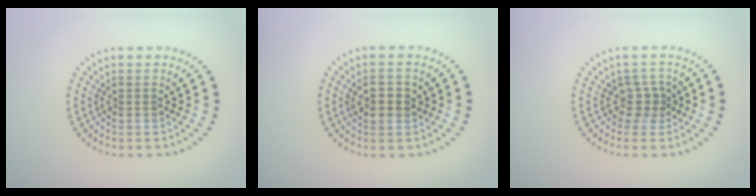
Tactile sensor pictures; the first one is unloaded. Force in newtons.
{"total": 2.4, "press": 2.4, "slide": 0.2}
{"total": 1.8, "press": 1.1, "slide": 1.4}